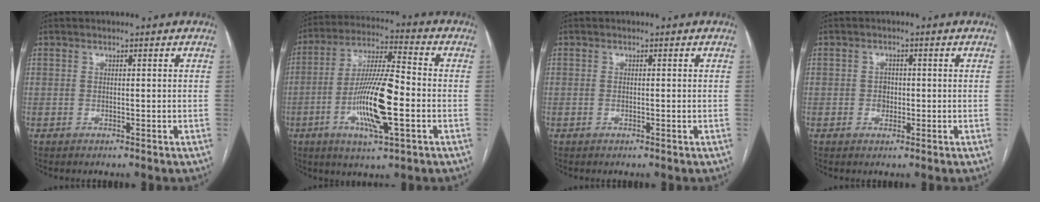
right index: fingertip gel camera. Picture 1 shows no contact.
{"total": 14.2, "force": [-3.7, 2.1, 13.6], "torque": [-0.260, -0.004, -0.067]}
{"total": 0.7, "force": [-0.1, 0.2, 0.6], "torque": [-0.015, -0.001, 0.000]}
{"total": 1.9, "force": [-0.2, 1.6, 1.0], "torque": [-0.013, 0.005, -0.003]}